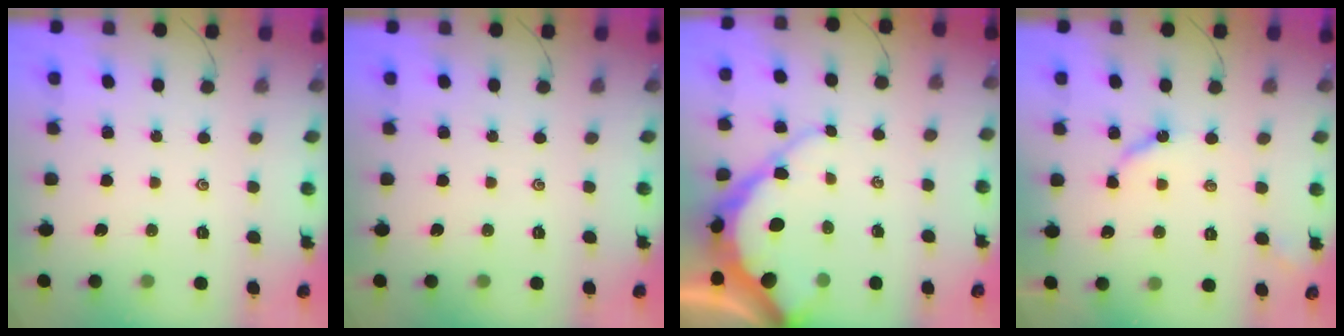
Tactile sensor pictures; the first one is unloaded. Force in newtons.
{"total": 0.0}
{"total": 10.8, "press": 10.7, "slide": 1.0}
{"total": 6.8, "press": 6.7, "slide": 0.6}